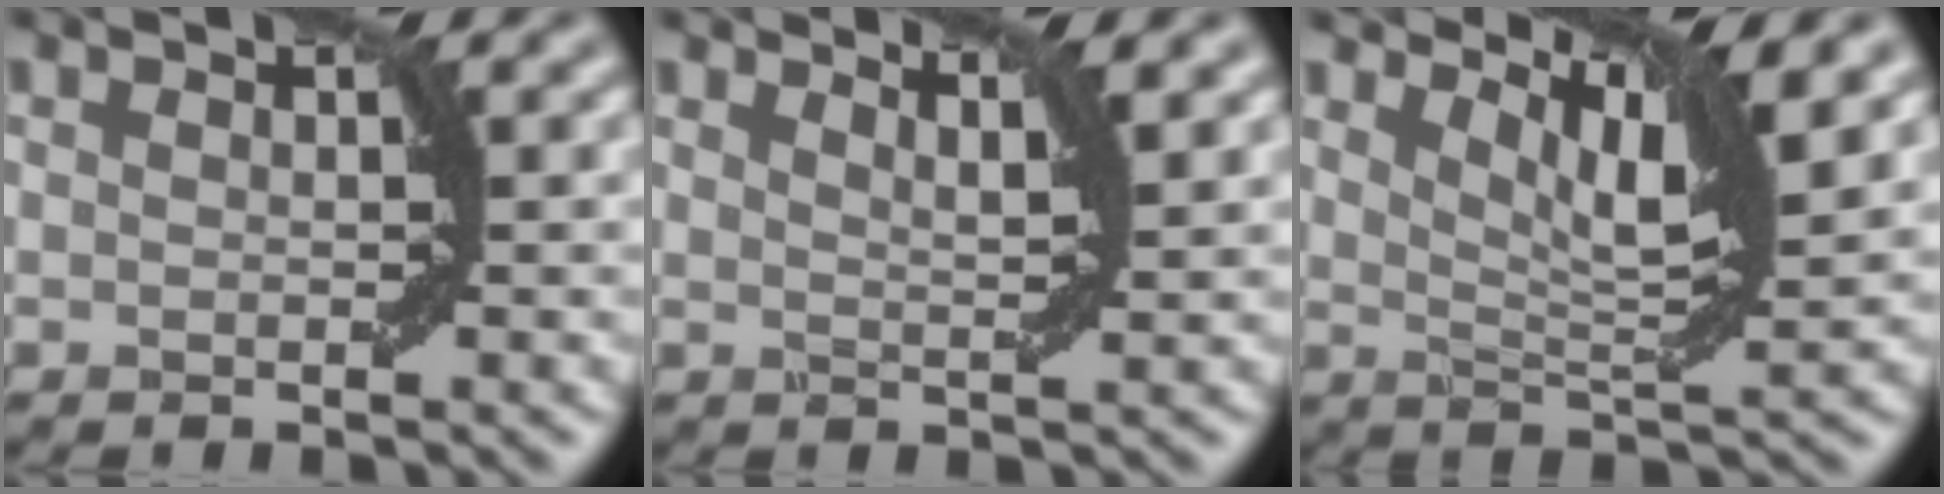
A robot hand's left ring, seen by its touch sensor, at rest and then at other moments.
{"total": 2.4, "force": [2.1, 0.3, 1.1], "torque": [-0.011, -0.001, 0.025]}
{"total": 5.7, "force": [4.0, 1.1, 4.0], "torque": [-0.065, 0.002, 0.068]}